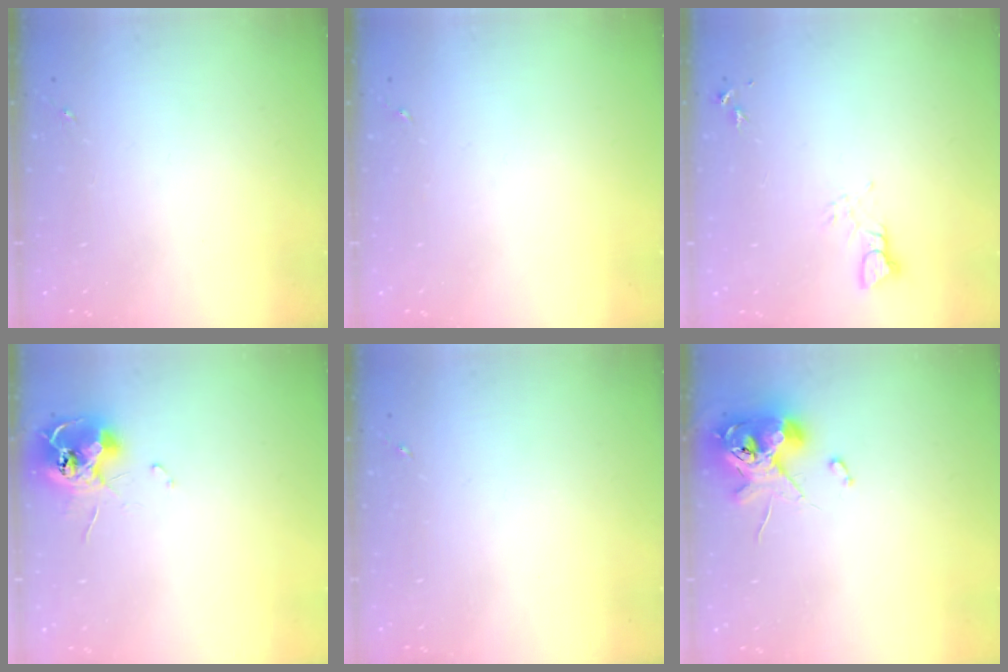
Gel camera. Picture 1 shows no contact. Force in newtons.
{"total": 0.0}
{"total": 3.1, "press": 3.1, "slide": 0.4}
{"total": 12.0, "press": 11.9, "slide": 1.2}
{"total": 0.0}
{"total": 11.9, "press": 11.7, "slide": 2.1}